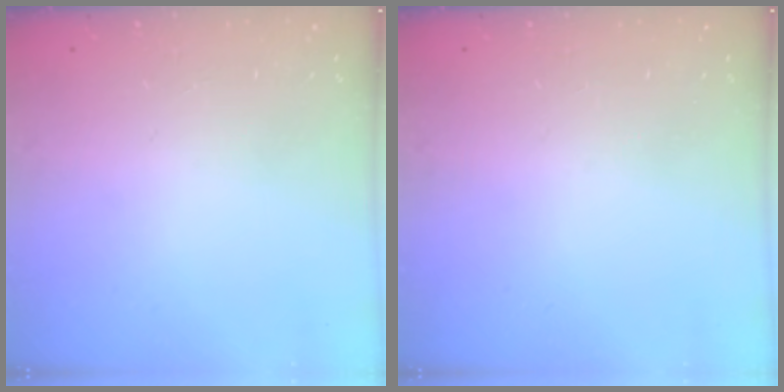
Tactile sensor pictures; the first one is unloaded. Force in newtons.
{"total": 0.0}